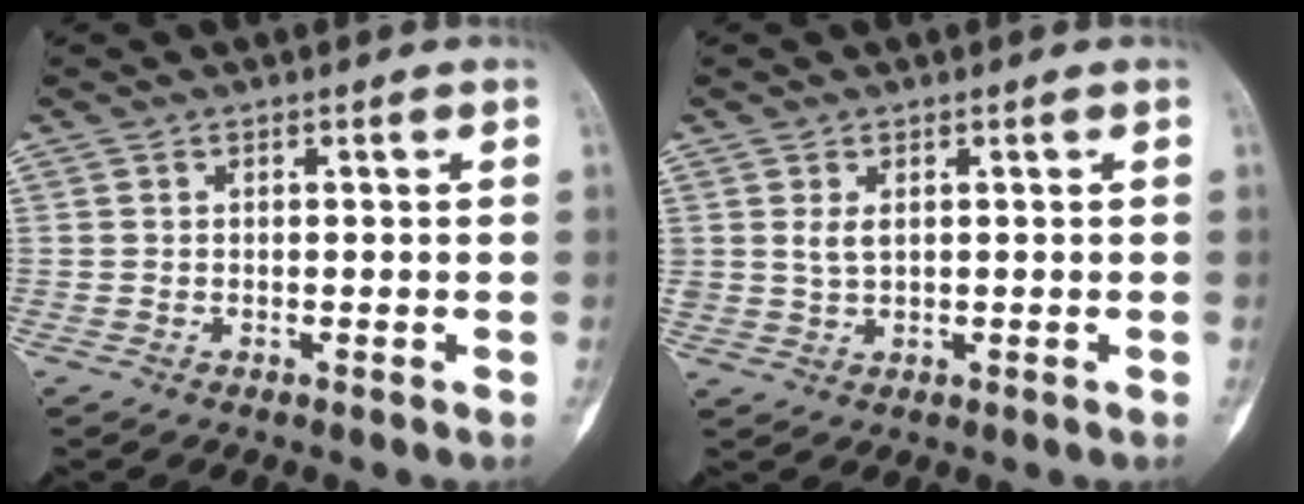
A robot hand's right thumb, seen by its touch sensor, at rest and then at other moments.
{"total": 2.1, "force": [0.6, 1.2, 1.7], "torque": [-0.032, -0.001, 0.015]}